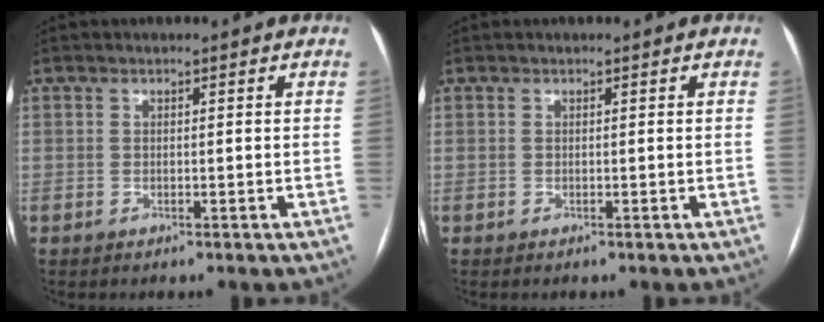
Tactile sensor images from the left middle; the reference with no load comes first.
{"total": 0.0}